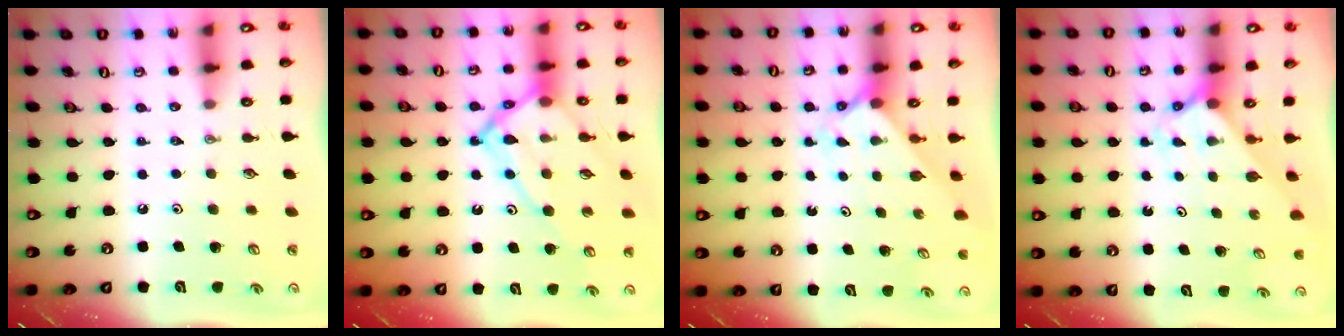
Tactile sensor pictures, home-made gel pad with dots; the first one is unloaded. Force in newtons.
{"total": 14.9, "press": 14.8, "slide": 1.3}
{"total": 1.9, "press": 1.9, "slide": 0.2}
{"total": 2.0, "press": 2.0, "slide": 0.2}